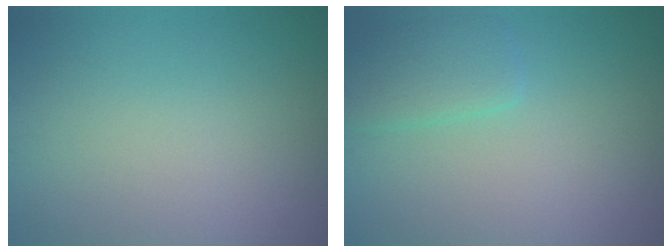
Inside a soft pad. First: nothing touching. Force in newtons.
{"total": 2.4, "press": 2.3, "slide": 0.2}